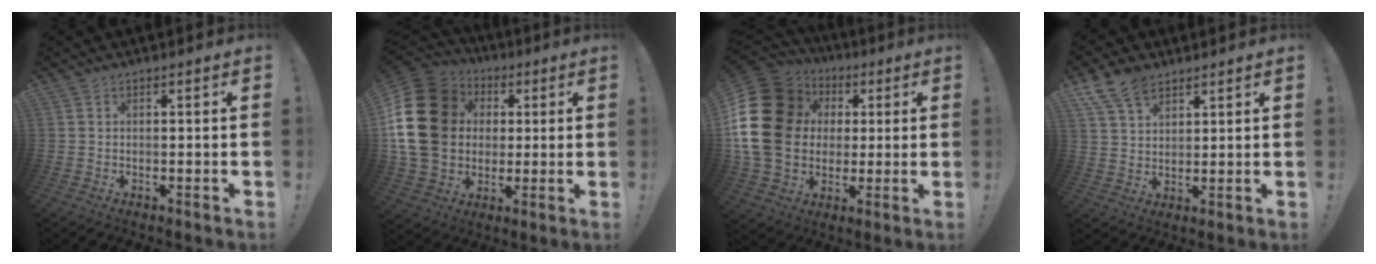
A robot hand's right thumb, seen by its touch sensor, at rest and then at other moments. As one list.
[{"total": 22.7, "force": [2.6, 18.2, 13.3], "torque": [-0.241, 0.004, 0.063]}, {"total": 23.3, "force": [2.7, 18.8, 13.6], "torque": [-0.253, -0.004, 0.072]}, {"total": 8.9, "force": [6.2, 4.8, 4.1], "torque": [-0.078, -0.024, 0.122]}]